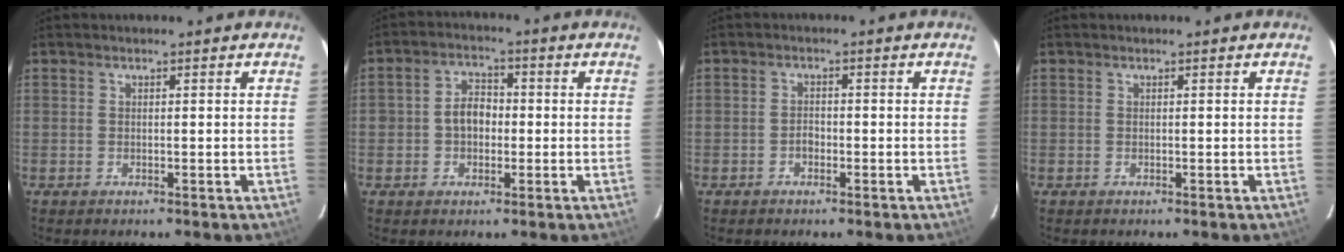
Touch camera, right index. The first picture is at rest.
{"total": 5.2, "force": [-0.6, 4.1, 3.1], "torque": [-0.056, 0.018, -0.007]}
{"total": 1.5, "force": [-0.8, 1.1, 0.7], "torque": [-0.014, 0.005, -0.014]}
{"total": 0.0}